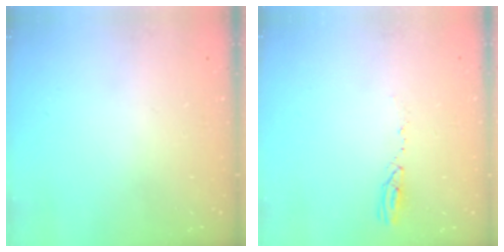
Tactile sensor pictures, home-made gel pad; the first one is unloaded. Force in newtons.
{"total": 4.1, "press": 4.1, "slide": 0.4}